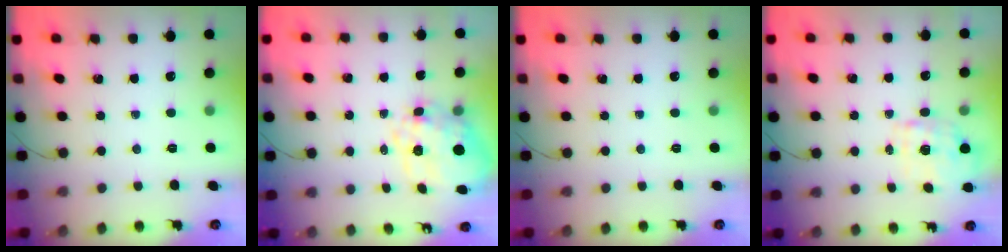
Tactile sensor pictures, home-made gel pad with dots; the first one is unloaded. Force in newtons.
{"total": 13.7, "press": 13.5, "slide": 2.6}
{"total": 0.0}
{"total": 1.7, "press": 1.6, "slide": 0.5}